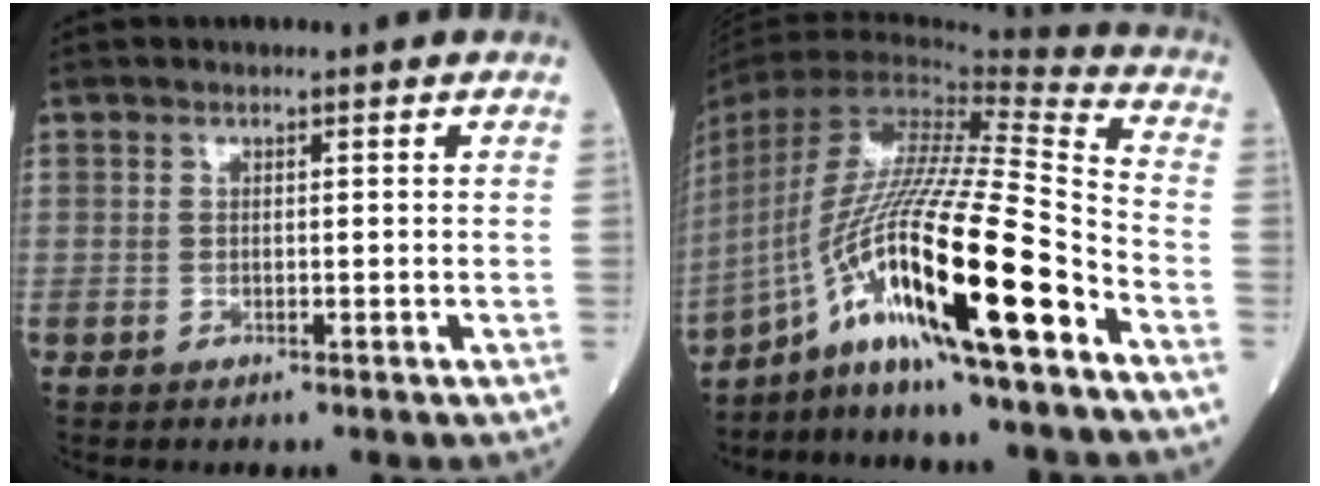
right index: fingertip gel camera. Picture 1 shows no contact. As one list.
[{"total": 21.6, "force": [-10.8, 0.5, 18.7], "torque": [-0.365, -0.016, -0.199]}]